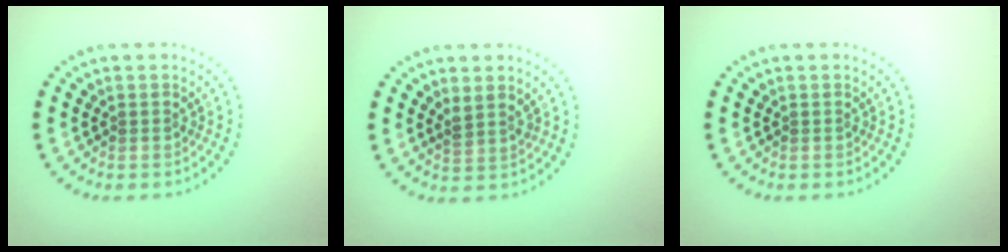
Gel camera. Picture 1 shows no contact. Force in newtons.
{"total": 1.4, "press": 1.2, "slide": 0.8}
{"total": 0.0}